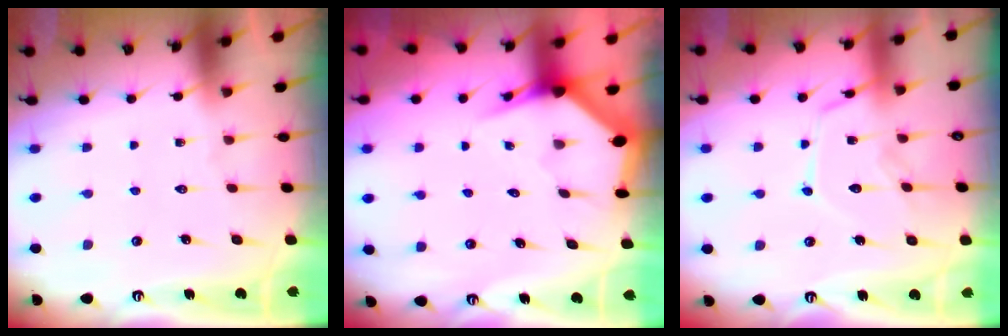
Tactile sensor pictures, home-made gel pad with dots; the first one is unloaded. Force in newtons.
{"total": 3.7, "press": 3.7, "slide": 0.5}
{"total": 12.9, "press": 12.8, "slide": 0.9}